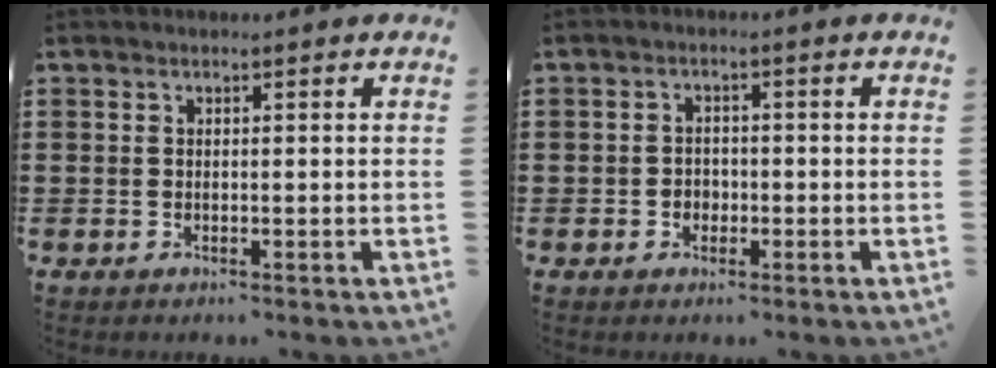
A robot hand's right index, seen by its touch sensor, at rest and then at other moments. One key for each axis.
{"total": 1.6, "fx": -0.7, "fy": 1.3, "fz": 0.7, "tx": -0.018, "ty": -0.002, "tz": -0.016}